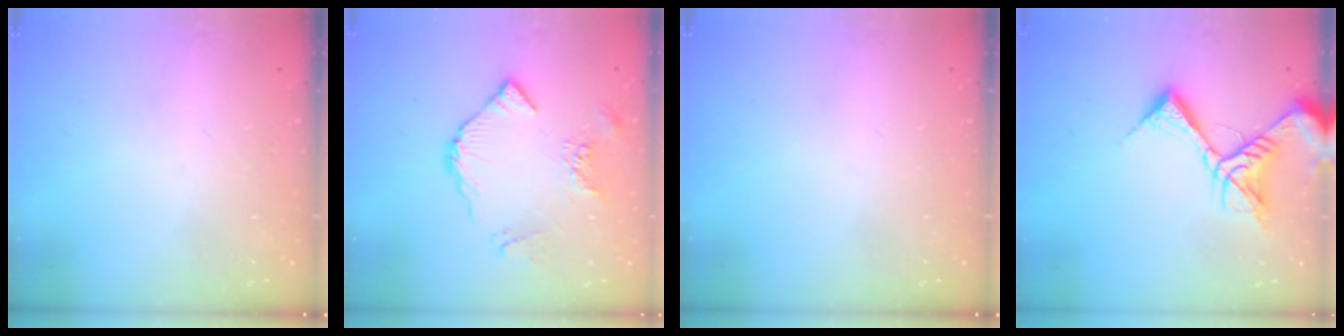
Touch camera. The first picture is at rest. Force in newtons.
{"total": 9.0, "press": 9.0, "slide": 1.0}
{"total": 0.0}
{"total": 12.7, "press": 12.7, "slide": 1.3}